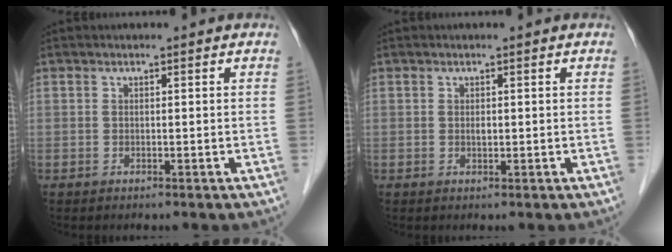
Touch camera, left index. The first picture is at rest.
{"total": 0.6, "force": [-0.1, 0.3, 0.5], "torque": [-0.011, -0.002, -0.003]}